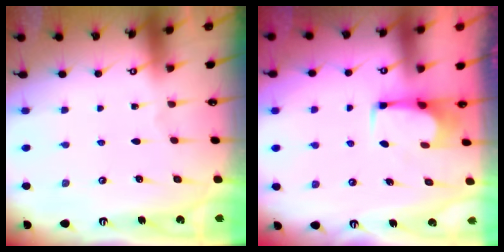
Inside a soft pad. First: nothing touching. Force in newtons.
{"total": 2.1, "press": 2.1, "slide": 0.2}